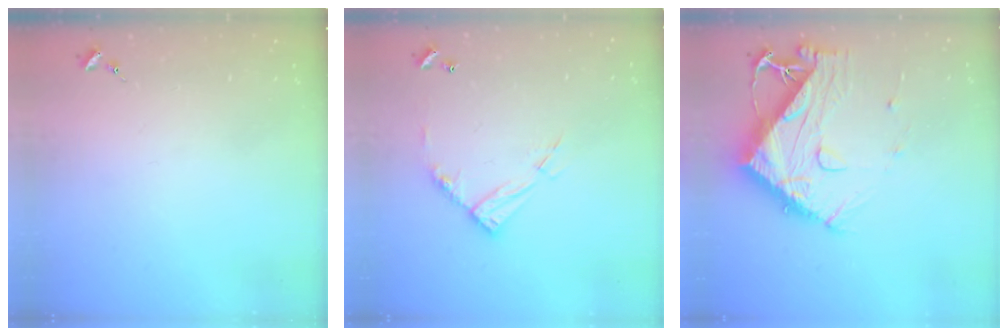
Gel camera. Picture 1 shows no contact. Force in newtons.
{"total": 12.2, "press": 12.1, "slide": 0.9}
{"total": 14.2, "press": 14.1, "slide": 1.2}